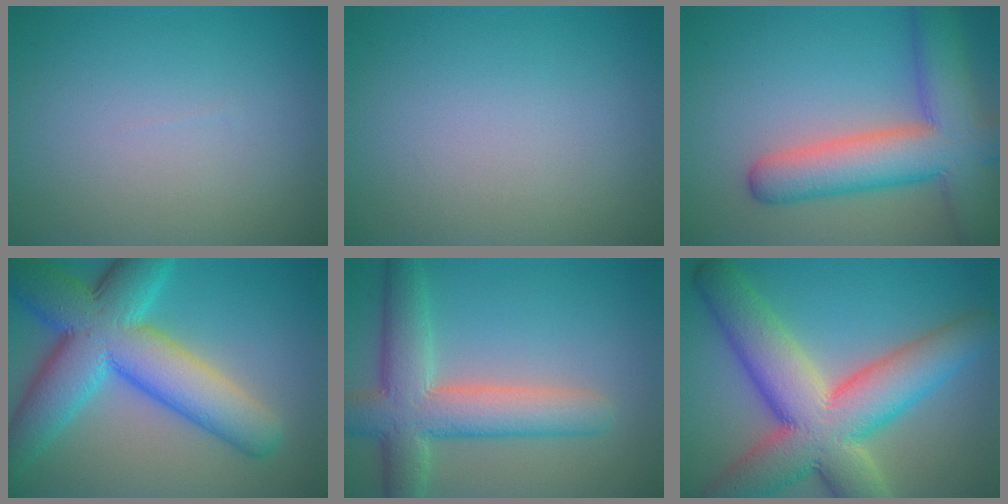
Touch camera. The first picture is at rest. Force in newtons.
{"total": 0.0}
{"total": 9.5, "press": 9.5, "slide": 0.5}
{"total": 11.7, "press": 11.7, "slide": 0.3}
{"total": 7.3, "press": 7.2, "slide": 0.8}
{"total": 12.3, "press": 12.3, "slide": 1.0}